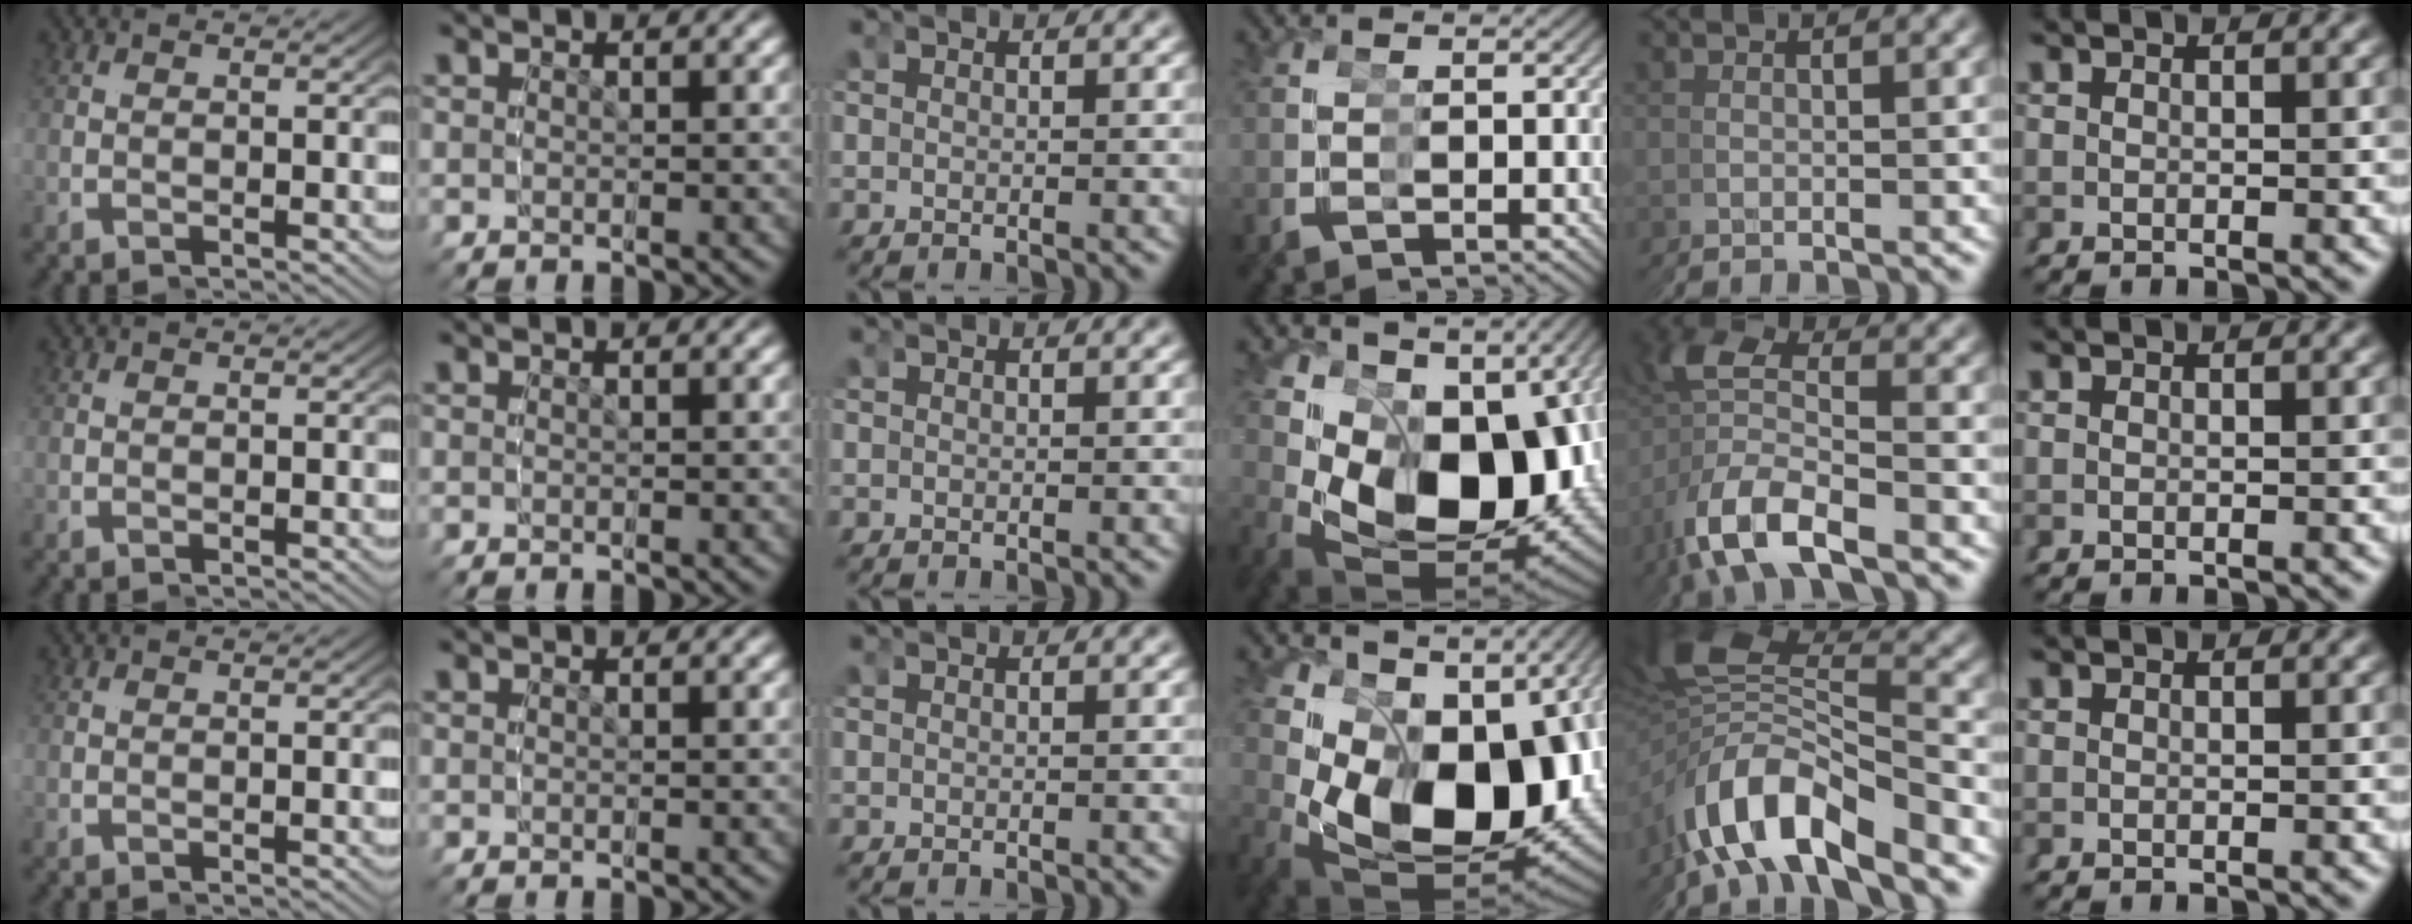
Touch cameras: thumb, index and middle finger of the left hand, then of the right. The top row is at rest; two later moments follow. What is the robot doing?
{"motion": "grasp_and_lifting", "object": "glasses"}